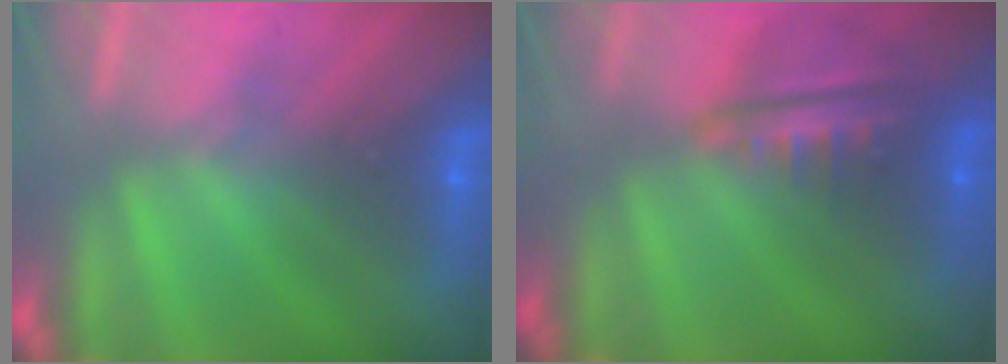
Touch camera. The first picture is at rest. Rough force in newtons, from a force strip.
{"total": 6.7}